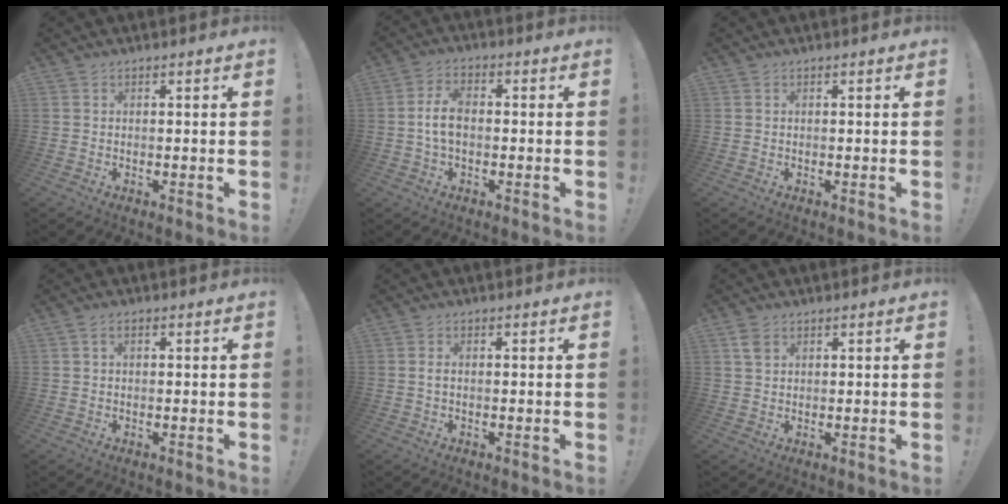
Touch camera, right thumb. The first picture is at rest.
{"total": 6.3, "force": [-0.6, 3.5, 5.3], "torque": [-0.099, 0.009, -0.009]}
{"total": 0.0}
{"total": 1.9, "force": [0.4, 1.0, 1.6], "torque": [-0.026, 0.004, 0.007]}
{"total": 1.1, "force": [0.0, 0.3, 1.1], "torque": [-0.025, 0.004, 0.001]}
{"total": 3.1, "force": [1.7, 1.9, 1.8], "torque": [-0.025, -0.003, 0.030]}